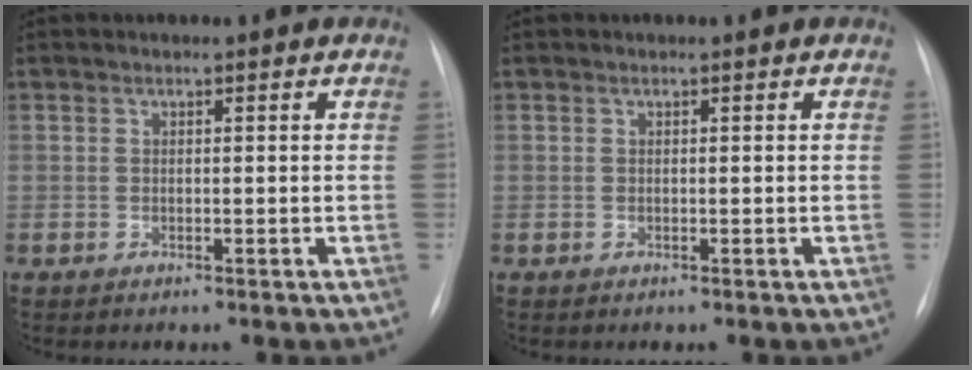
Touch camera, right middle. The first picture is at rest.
{"total": 0.0}